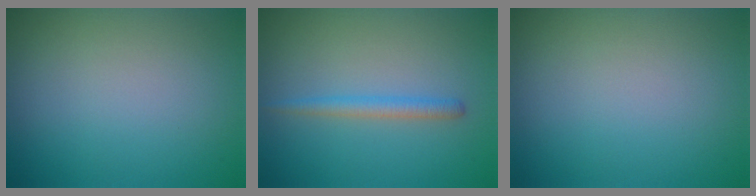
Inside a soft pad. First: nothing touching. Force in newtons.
{"total": 1.7, "press": 1.7, "slide": 0.2}
{"total": 0.0}